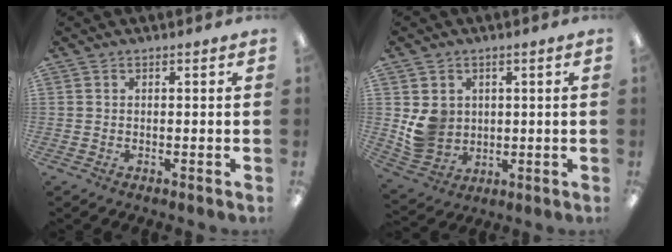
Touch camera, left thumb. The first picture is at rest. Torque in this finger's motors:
{"motor_torque": [0.04, 0.18, 0.01, -0.07, 0.05]}